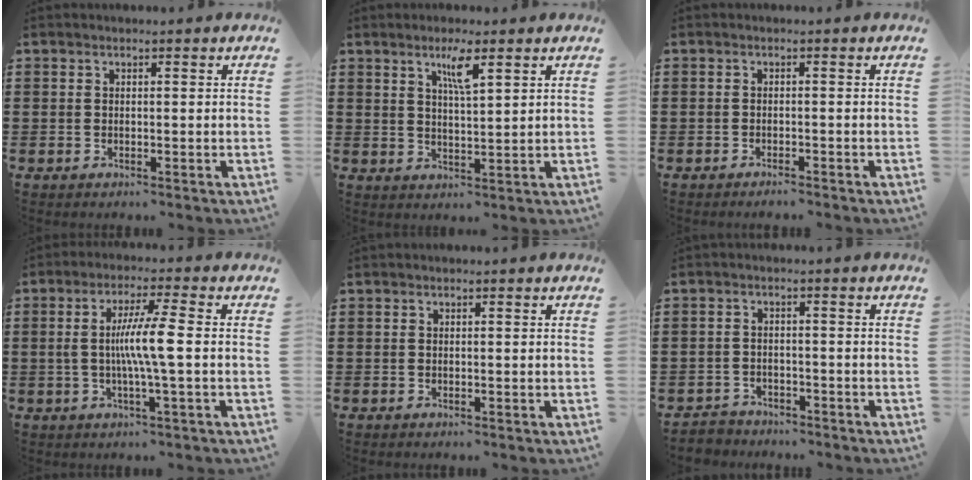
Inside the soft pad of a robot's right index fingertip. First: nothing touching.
{"total": 4.3, "force": [2.6, 0.6, 3.3], "torque": [-0.056, -0.001, 0.040]}
{"total": 1.0, "force": [-1.0, 0.0, 0.2], "torque": [-0.006, 0.000, -0.020]}
{"total": 7.0, "force": [-0.4, -0.2, 7.0], "torque": [-0.133, -0.006, -0.017]}
{"total": 0.0}
{"total": 2.5, "force": [-2.4, 0.7, -0.3], "torque": [-0.003, 0.003, -0.055]}